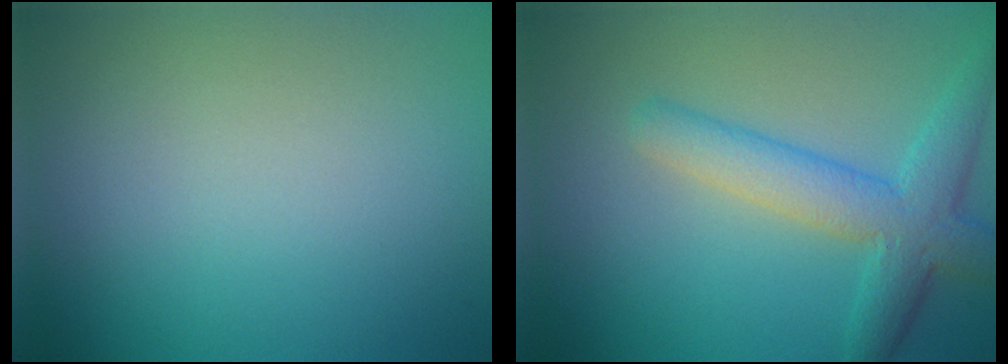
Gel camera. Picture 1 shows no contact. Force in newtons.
{"total": 5.1, "press": 5.1, "slide": 0.1}